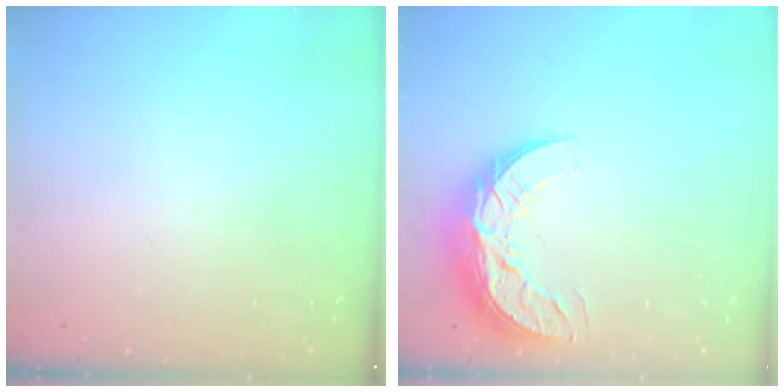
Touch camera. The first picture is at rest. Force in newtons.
{"total": 12.6, "press": 12.6, "slide": 0.8}